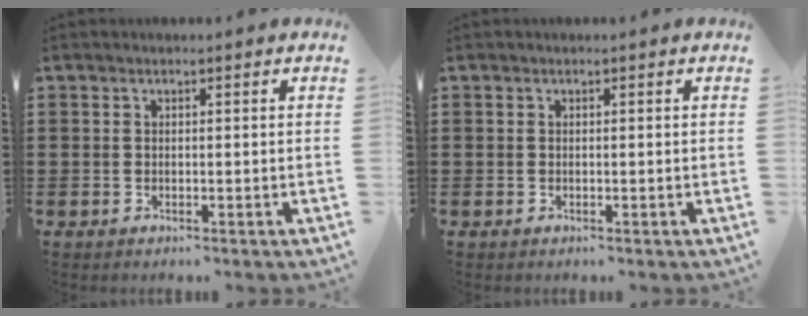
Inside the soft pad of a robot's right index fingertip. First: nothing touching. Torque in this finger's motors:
{"motor_torque": [0.00, 0.00, 0.00, 0.00]}